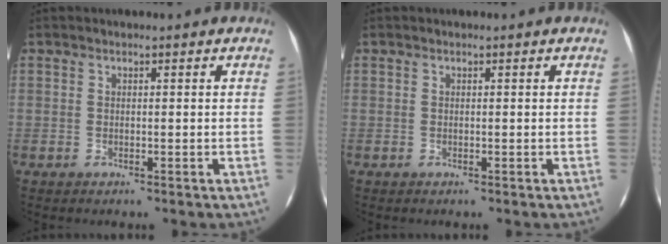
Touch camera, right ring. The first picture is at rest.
{"total": 0.0}